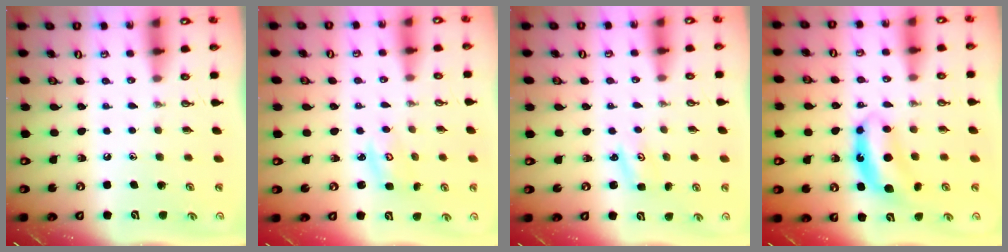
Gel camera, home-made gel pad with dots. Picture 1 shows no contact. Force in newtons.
{"total": 2.9, "press": 2.9, "slide": 0.4}
{"total": 2.0, "press": 2.0, "slide": 0.2}
{"total": 7.7, "press": 7.7, "slide": 0.4}